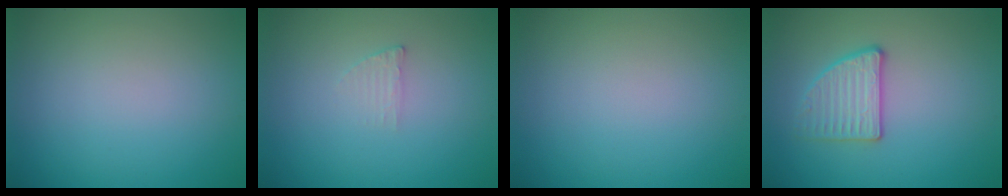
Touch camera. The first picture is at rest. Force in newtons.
{"total": 1.0, "press": 1.0, "slide": 0.2}
{"total": 0.0}
{"total": 2.7, "press": 2.6, "slide": 0.8}